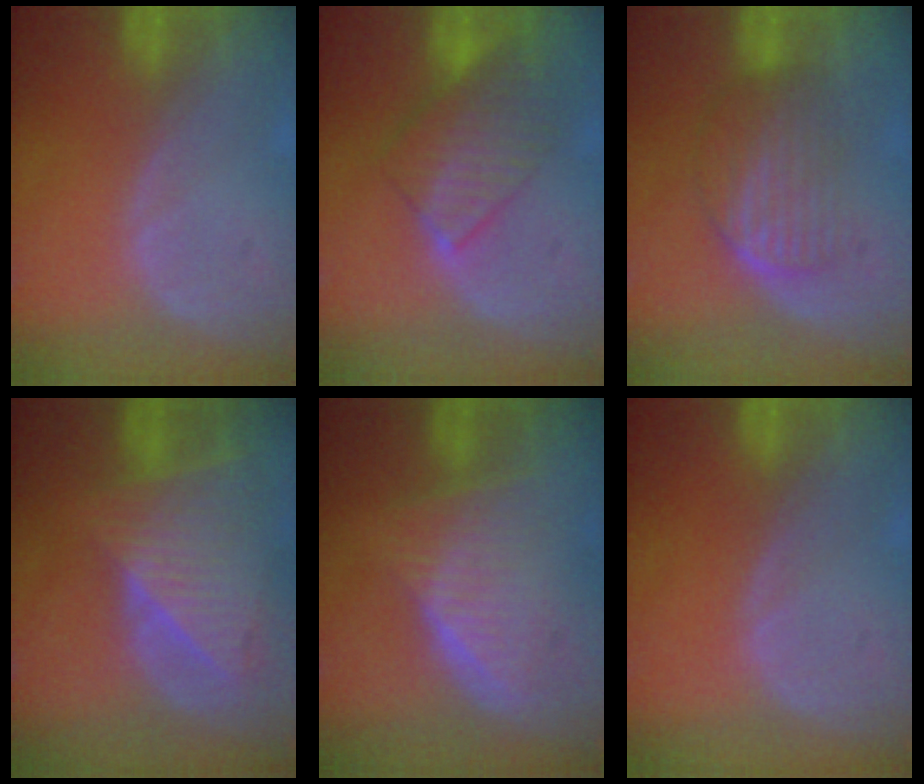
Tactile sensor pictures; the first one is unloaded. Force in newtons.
{"total": 8.0, "press": 7.1, "slide": 3.7}
{"total": 7.0, "press": 5.9, "slide": 3.7}
{"total": 9.2, "press": 8.3, "slide": 4.0}
{"total": 5.9, "press": 5.9, "slide": 0.6}
{"total": 0.0}